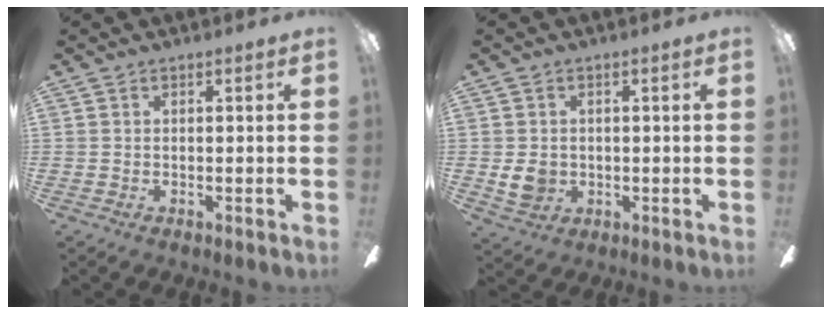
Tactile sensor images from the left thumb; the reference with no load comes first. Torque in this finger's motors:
{"motor_torque": [0.65, 0.82, 0.32, -0.30, 0.00]}